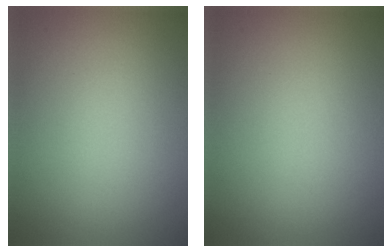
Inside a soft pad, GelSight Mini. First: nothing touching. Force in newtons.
{"total": 0.0}